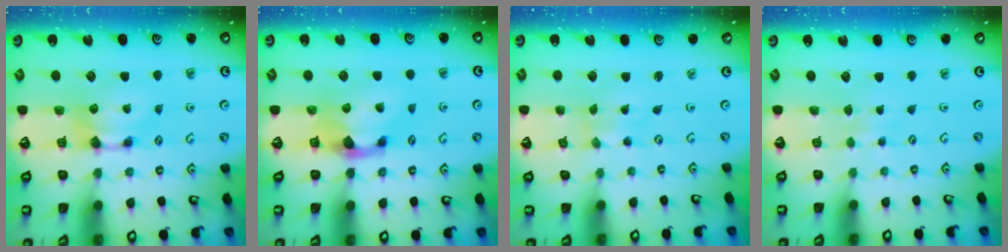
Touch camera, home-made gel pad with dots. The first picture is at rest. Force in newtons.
{"total": 1.7, "press": 1.3, "slide": 1.1}
{"total": 5.0, "press": 4.9, "slide": 0.8}
{"total": 3.3, "press": 3.3, "slide": 0.4}